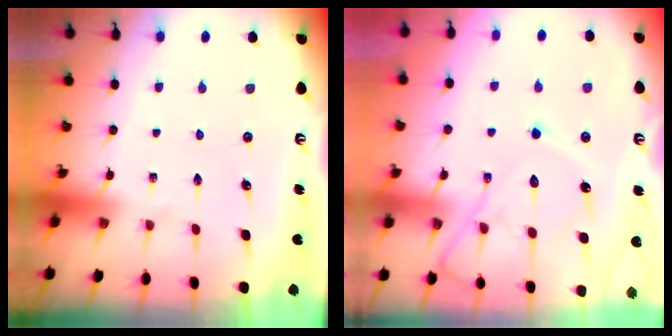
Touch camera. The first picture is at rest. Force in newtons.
{"total": 14.8, "press": 14.7, "slide": 1.6}